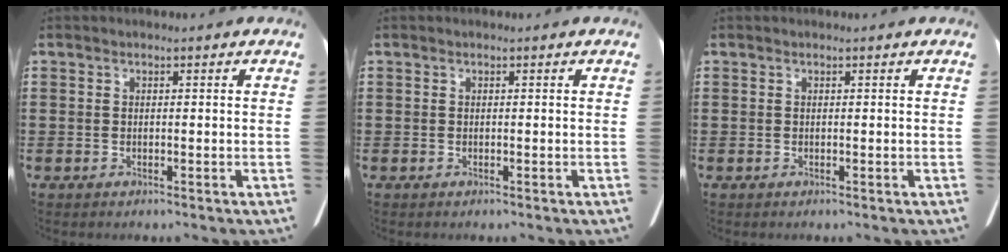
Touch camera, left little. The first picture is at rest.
{"total": 0.0}
{"total": 0.0}